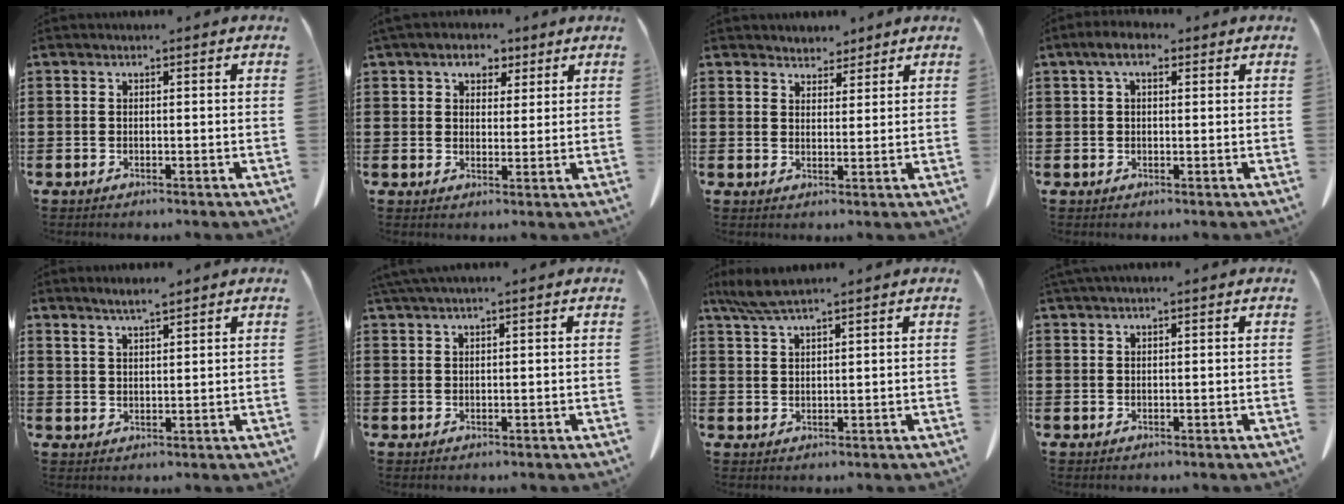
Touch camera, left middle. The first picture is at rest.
{"total": 4.4, "force": [2.9, 3.0, 1.5], "torque": [-0.040, 0.010, 0.049]}
{"total": 3.5, "force": [3.2, 1.2, -0.3], "torque": [-0.006, -0.004, 0.063]}
{"total": 4.0, "force": [1.9, 1.6, 3.1], "torque": [-0.066, 0.010, 0.033]}
{"total": 2.7, "force": [2.4, 0.0, 1.1], "torque": [-0.027, 0.000, 0.044]}
{"total": 1.5, "force": [1.2, -0.1, 0.8], "torque": [-0.019, -0.001, 0.024]}
{"total": 4.4, "force": [3.5, 0.3, 2.7], "torque": [-0.060, -0.005, 0.066]}
{"total": 0.8, "force": [0.6, 0.0, 0.5], "torque": [-0.012, 0.001, 0.012]}